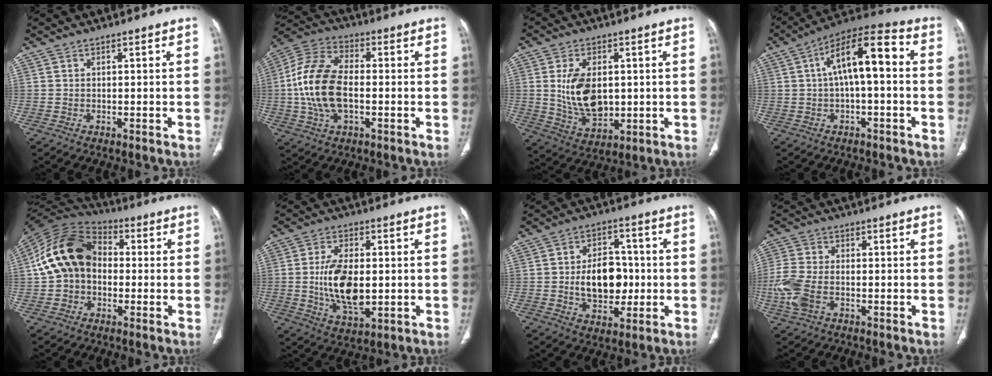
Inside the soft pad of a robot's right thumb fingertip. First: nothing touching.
{"total": 15.1, "force": [-1.2, 8.3, 12.6], "torque": [-0.263, 0.021, -0.026]}
{"total": 11.7, "force": [1.0, 7.3, 9.1], "torque": [-0.148, -0.014, 0.033]}
{"total": 12.5, "force": [1.2, 4.7, 11.6], "torque": [-0.191, 0.042, 0.011]}
{"total": 15.9, "force": [0.3, 11.9, 10.5], "torque": [-0.184, 0.036, -0.008]}
{"total": 12.4, "force": [-0.6, 6.5, 10.5], "torque": [-0.190, -0.009, -0.003]}
{"total": 12.0, "force": [-0.9, 8.3, 8.6], "torque": [-0.097, 0.020, -0.009]}
{"total": 8.5, "force": [-2.5, 5.0, 6.3], "torque": [-0.166, 0.006, -0.054]}